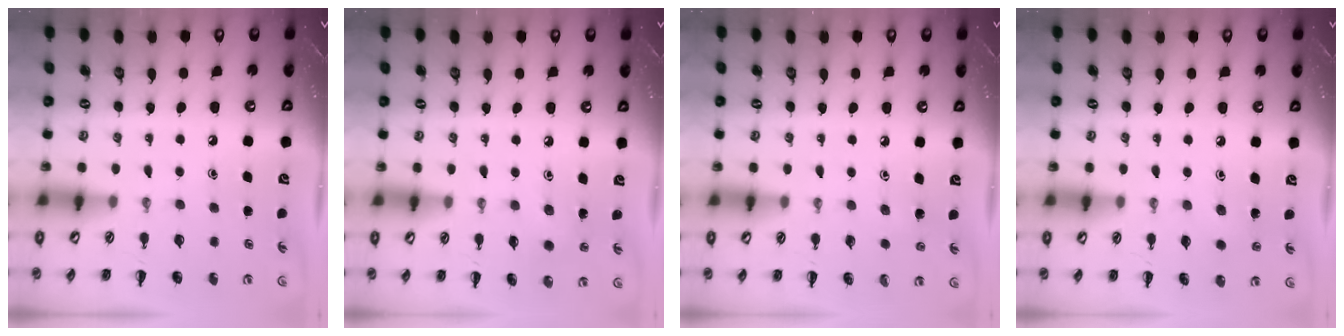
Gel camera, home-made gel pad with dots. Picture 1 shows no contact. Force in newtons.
{"total": 2.5, "press": 2.4, "slide": 0.8}
{"total": 2.7, "press": 2.6, "slide": 1.0}
{"total": 4.4, "press": 4.2, "slide": 1.5}